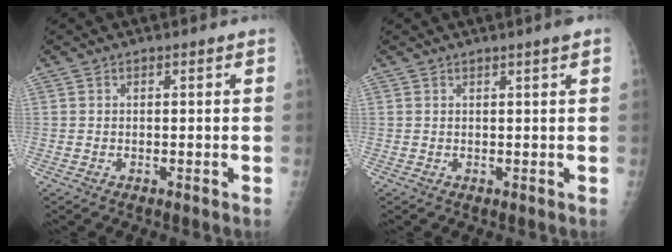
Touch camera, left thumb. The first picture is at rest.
{"total": 1.4, "force": [0.9, -0.4, 1.1], "torque": [-0.019, -0.005, 0.016]}